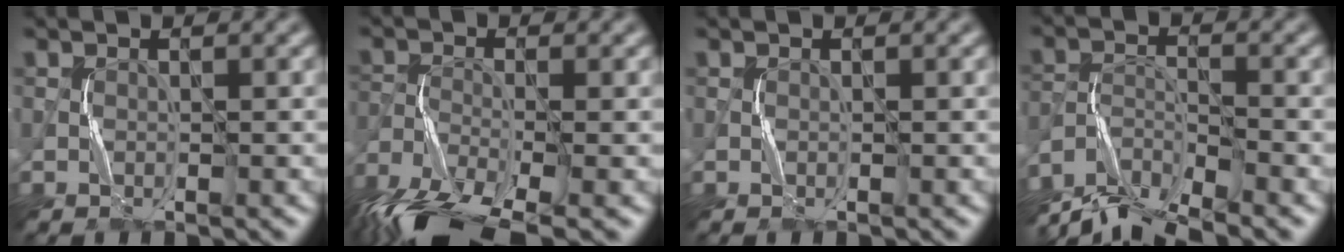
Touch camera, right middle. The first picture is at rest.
{"total": 9.3, "force": [-7.5, 2.6, 4.9], "torque": [-0.105, -0.032, -0.144]}
{"total": 0.0}
{"total": 5.7, "force": [-5.5, 0.5, 1.5], "torque": [-0.025, 0.000, -0.111]}